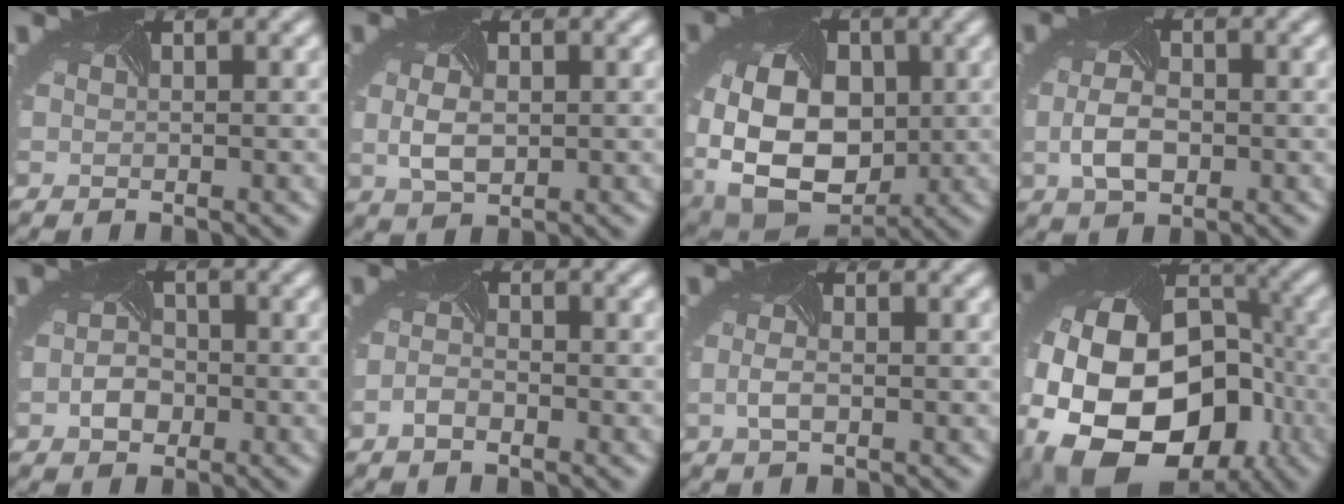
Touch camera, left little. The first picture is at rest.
{"total": 2.8, "force": [-0.1, 1.8, 2.2], "torque": [-0.054, -0.004, 0.000]}
{"total": 14.5, "force": [-1.5, 10.7, 9.8], "torque": [-0.192, -0.027, -0.010]}
{"total": 3.8, "force": [-0.6, 2.4, 2.9], "torque": [-0.068, -0.006, -0.011]}
{"total": 2.2, "force": [-0.9, 1.7, 1.2], "torque": [-0.026, -0.005, -0.020]}
{"total": 1.5, "force": [-1.1, 0.5, 0.9], "torque": [-0.025, -0.006, -0.022]}
{"total": 1.5, "force": [-0.4, 0.5, 1.3], "torque": [-0.037, -0.006, -0.009]}
{"total": 20.1, "force": [-6.5, 14.3, 12.5], "torque": [-0.217, -0.035, -0.100]}